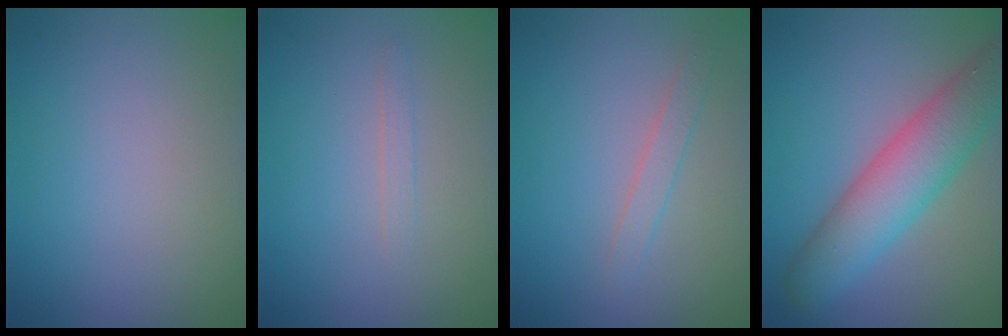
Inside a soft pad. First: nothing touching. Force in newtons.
{"total": 0.8, "press": 0.8, "slide": 0.0}
{"total": 1.4, "press": 1.3, "slide": 0.1}
{"total": 7.3, "press": 7.3, "slide": 0.4}